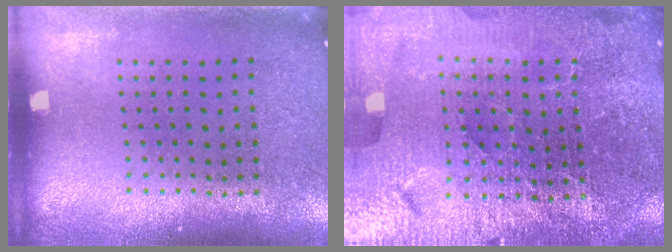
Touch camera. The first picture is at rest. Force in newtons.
{"total": 5.9, "press": 5.3, "slide": 2.6}